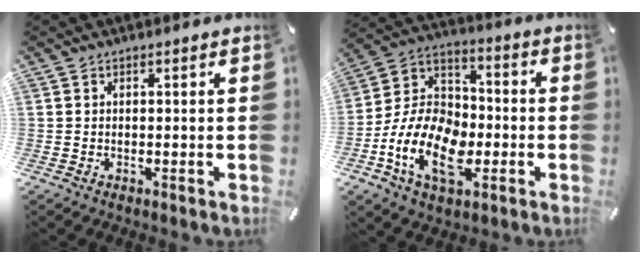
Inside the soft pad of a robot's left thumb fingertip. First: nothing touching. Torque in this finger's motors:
{"motor_torque": [0.01, 1.96, 2.09, 0.68, 0.65]}